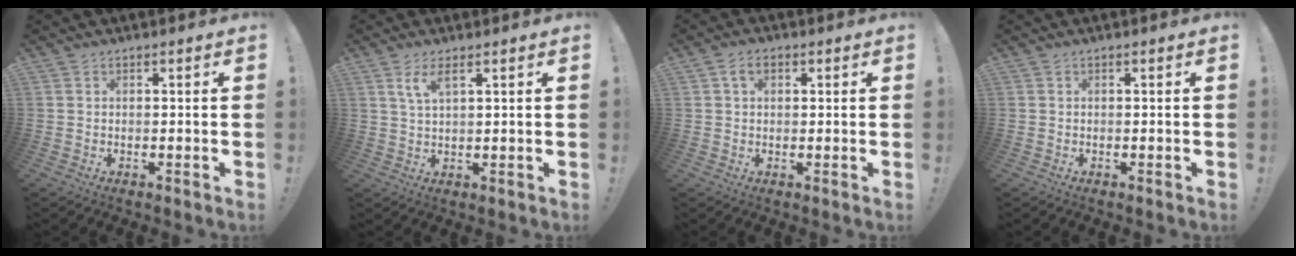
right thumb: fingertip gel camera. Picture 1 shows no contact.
{"total": 4.6, "force": [2.6, 1.0, 3.7], "torque": [-0.068, -0.005, 0.044]}
{"total": 3.4, "force": [1.2, 2.1, 2.3], "torque": [-0.031, 0.002, 0.020]}
{"total": 0.0}